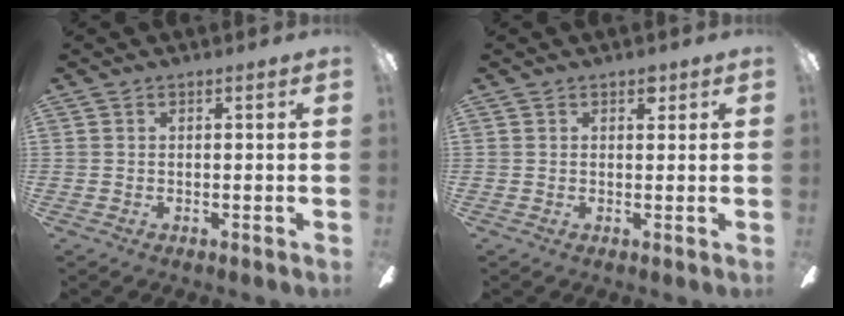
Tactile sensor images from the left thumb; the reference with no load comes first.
{"total": 2.0, "force": [1.3, 1.2, 0.9], "torque": [0.005, -0.007, 0.019]}